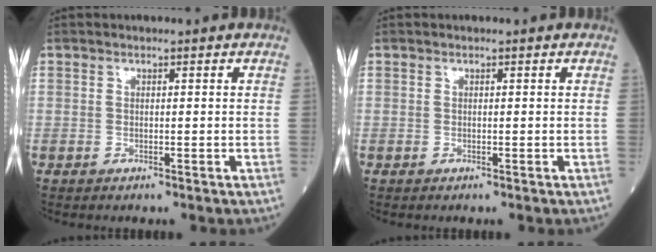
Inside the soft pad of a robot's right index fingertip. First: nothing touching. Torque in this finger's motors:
{"motor_torque": [0.02, 0.02, 0.00, -0.01]}